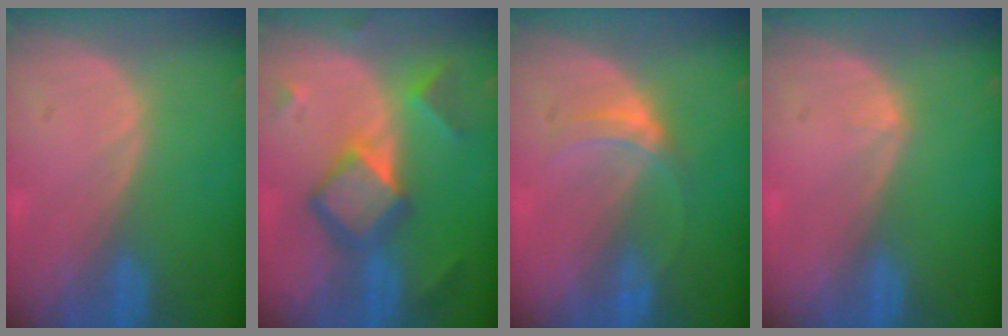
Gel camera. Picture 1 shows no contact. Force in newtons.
{"total": 7.9, "press": 7.9, "slide": 0.4}
{"total": 3.7, "press": 3.3, "slide": 1.7}
{"total": 0.6, "press": 0.4, "slide": 0.5}